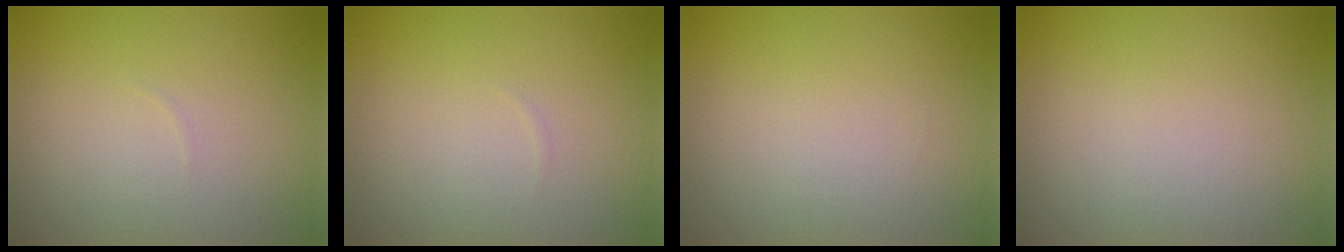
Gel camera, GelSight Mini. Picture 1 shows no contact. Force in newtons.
{"total": 0.0}
{"total": 0.0}
{"total": 0.0}